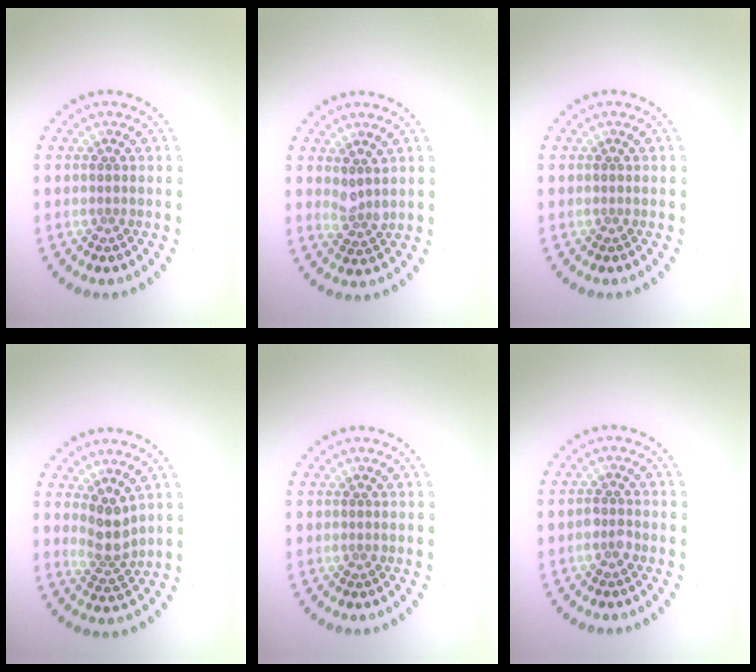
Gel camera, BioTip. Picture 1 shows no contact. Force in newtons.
{"total": 1.7, "press": 1.4, "slide": 1.0}
{"total": 0.0}
{"total": 2.6, "press": 2.0, "slide": 1.7}
{"total": 0.0}
{"total": 1.1, "press": 1.0, "slide": 0.4}